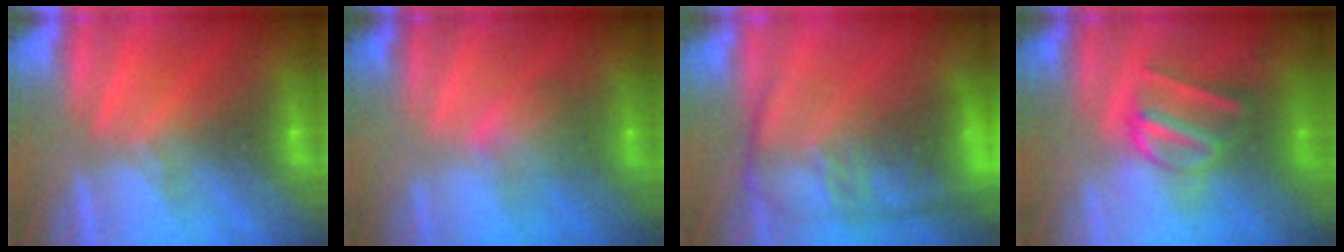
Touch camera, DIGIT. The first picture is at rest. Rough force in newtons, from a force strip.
{"total": 2.1}
{"total": 8.0}
{"total": 3.0}